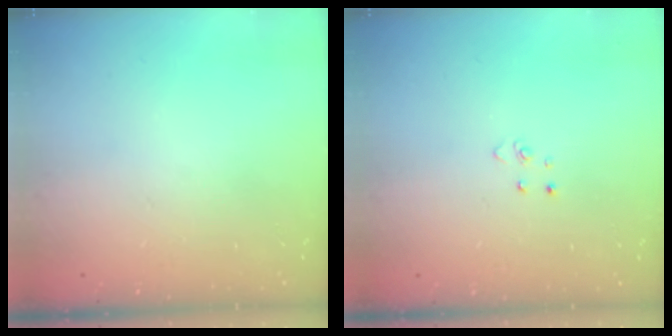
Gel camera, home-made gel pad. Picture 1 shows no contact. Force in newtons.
{"total": 2.8, "press": 2.8, "slide": 0.3}